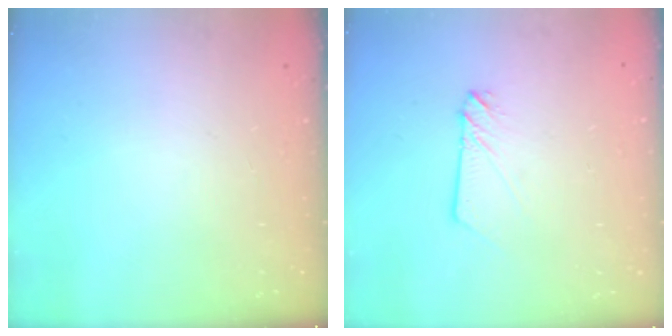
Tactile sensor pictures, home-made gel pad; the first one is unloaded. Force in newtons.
{"total": 2.9, "press": 2.9, "slide": 0.4}